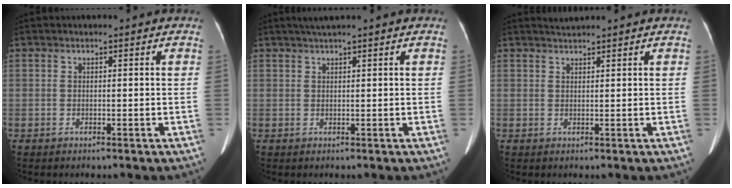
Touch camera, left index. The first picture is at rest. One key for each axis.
{"total": 2.2, "fx": 1.7, "fy": -0.3, "fz": 1.3, "tx": -0.020, "ty": 0.016, "tz": 0.035}
{"total": 1.2, "fx": 1.1, "fy": -0.4, "fz": 0.0, "tx": -0.003, "ty": 0.007, "tz": 0.027}